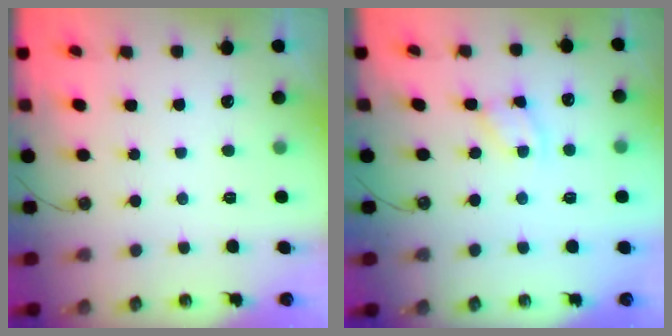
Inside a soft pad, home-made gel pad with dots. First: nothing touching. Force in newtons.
{"total": 2.7, "press": 2.7, "slide": 0.4}